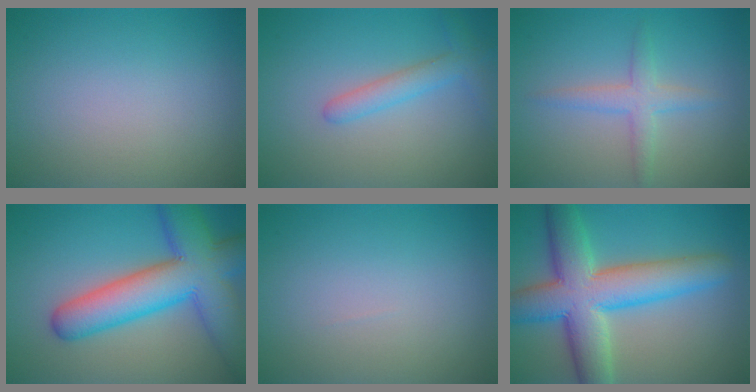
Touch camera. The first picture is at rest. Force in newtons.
{"total": 2.4, "press": 2.4, "slide": 0.1}
{"total": 2.4, "press": 2.4, "slide": 0.0}
{"total": 10.8, "press": 10.8, "slide": 0.5}
{"total": 0.0}
{"total": 10.1, "press": 10.1, "slide": 0.3}